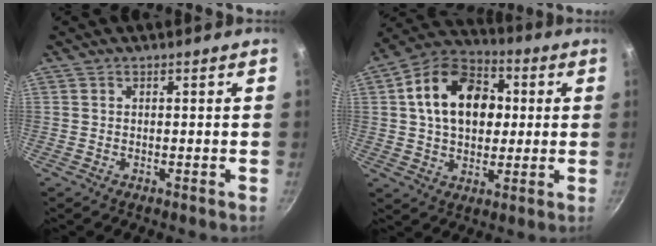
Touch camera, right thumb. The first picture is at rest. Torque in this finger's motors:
{"motor_torque": [0.02, 0.54, 0.49, -0.13, 0.16]}